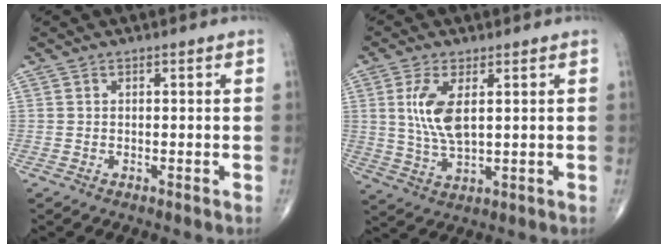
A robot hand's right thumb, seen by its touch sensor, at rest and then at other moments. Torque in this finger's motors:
{"motor_torque": [-0.74, 0.37, 0.54, 0.13, 0.00]}